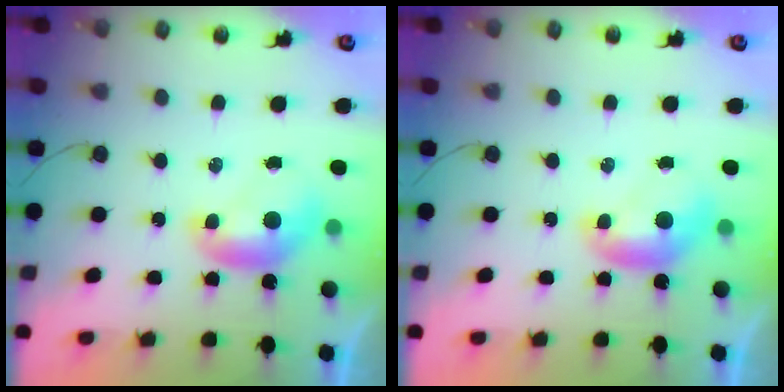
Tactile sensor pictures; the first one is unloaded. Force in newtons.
{"total": 0.0}